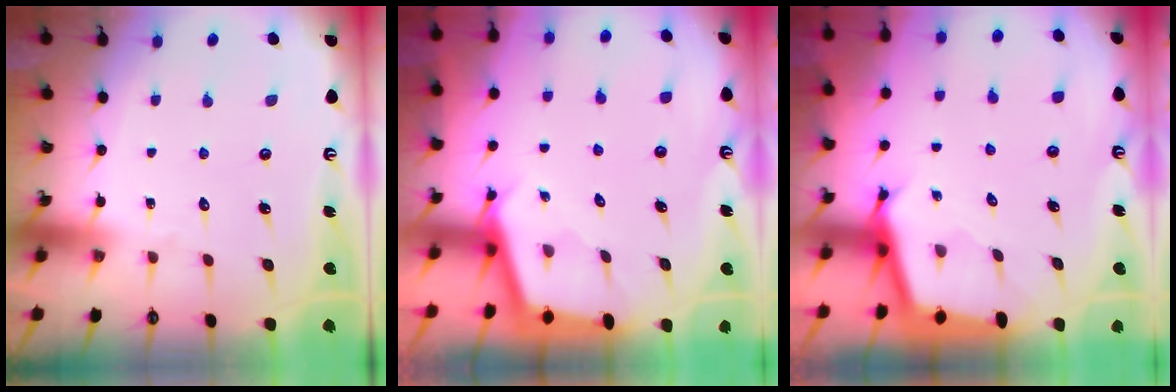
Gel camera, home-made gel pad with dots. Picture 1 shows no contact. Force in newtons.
{"total": 2.2, "press": 2.2, "slide": 0.2}
{"total": 2.7, "press": 2.7, "slide": 0.1}